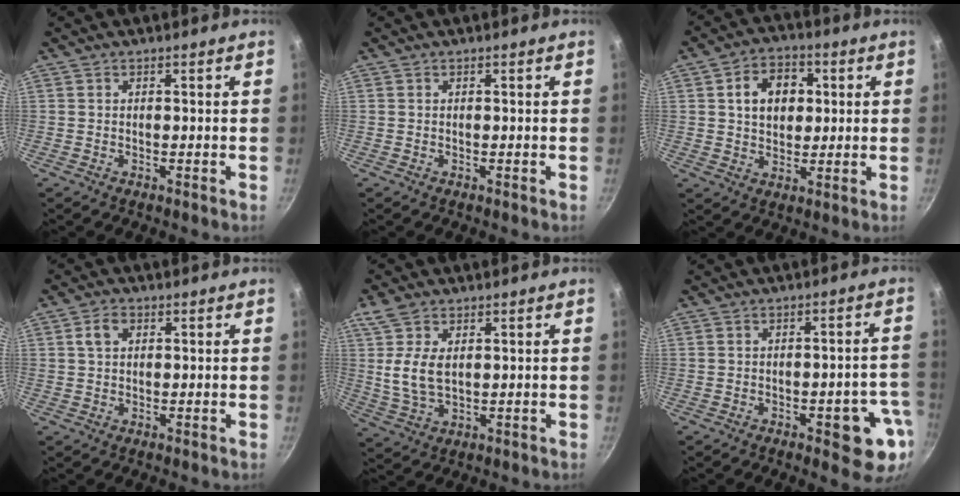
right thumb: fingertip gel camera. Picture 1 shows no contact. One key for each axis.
{"total": 0.0}
{"total": 9.7, "fx": 2.0, "fy": 7.2, "fz": 6.1, "tx": -0.069, "ty": 0.008, "tz": 0.026}
{"total": 3.3, "fx": 1.0, "fy": 2.4, "fz": 2.0, "tx": -0.027, "ty": 0.004, "tz": 0.016}
{"total": 7.9, "fx": 1.9, "fy": 4.4, "fz": 6.3, "tx": -0.126, "ty": -0.004, "tz": 0.040}
{"total": 9.7, "fx": -3.5, "fy": 3.9, "fz": 8.1, "tx": -0.060, "ty": 0.020, "tz": -0.041}